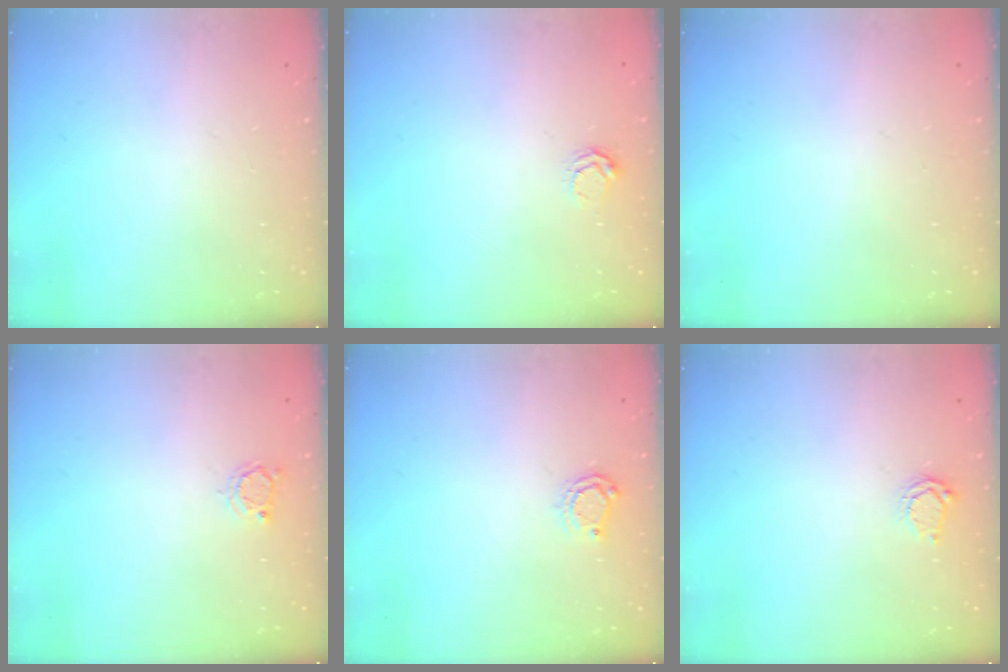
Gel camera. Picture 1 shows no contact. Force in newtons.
{"total": 3.9, "press": 3.8, "slide": 0.6}
{"total": 0.0}
{"total": 3.0, "press": 3.0, "slide": 0.4}
{"total": 5.1, "press": 5.1, "slide": 0.4}
{"total": 3.7, "press": 3.7, "slide": 0.5}